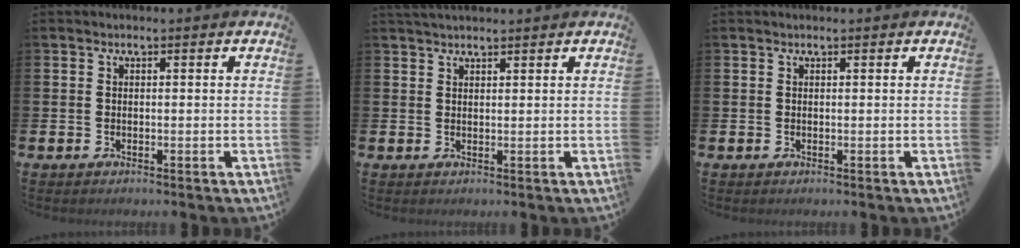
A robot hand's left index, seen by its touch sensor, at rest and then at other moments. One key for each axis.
{"total": 1.8, "fx": 1.8, "fy": 0.3, "fz": 0.4, "tx": -0.007, "ty": -0.001, "tz": 0.032}
{"total": 0.0}